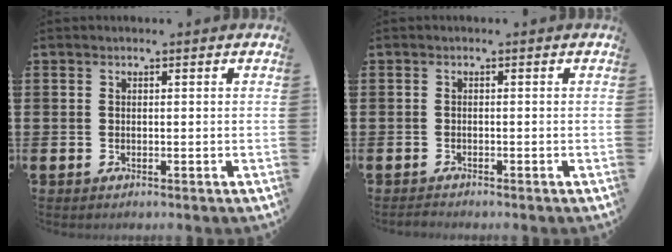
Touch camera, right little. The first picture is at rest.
{"total": 0.6, "force": [-0.6, 0.1, 0.2], "torque": [-0.005, -0.001, -0.012]}